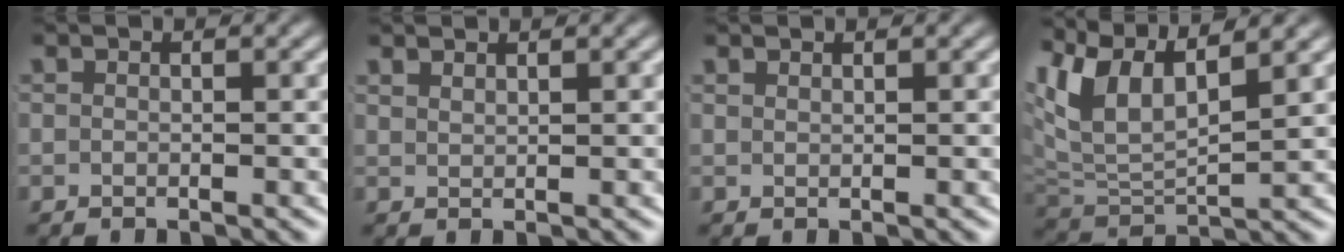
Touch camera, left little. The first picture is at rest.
{"total": 1.3, "force": [1.3, -0.3, 0.1], "torque": [0.001, -0.004, 0.031]}
{"total": 0.8, "force": [0.7, -0.4, 0.0], "torque": [0.006, -0.002, 0.017]}
{"total": 8.9, "force": [3.4, 6.1, 5.6], "torque": [-0.152, -0.003, 0.060]}